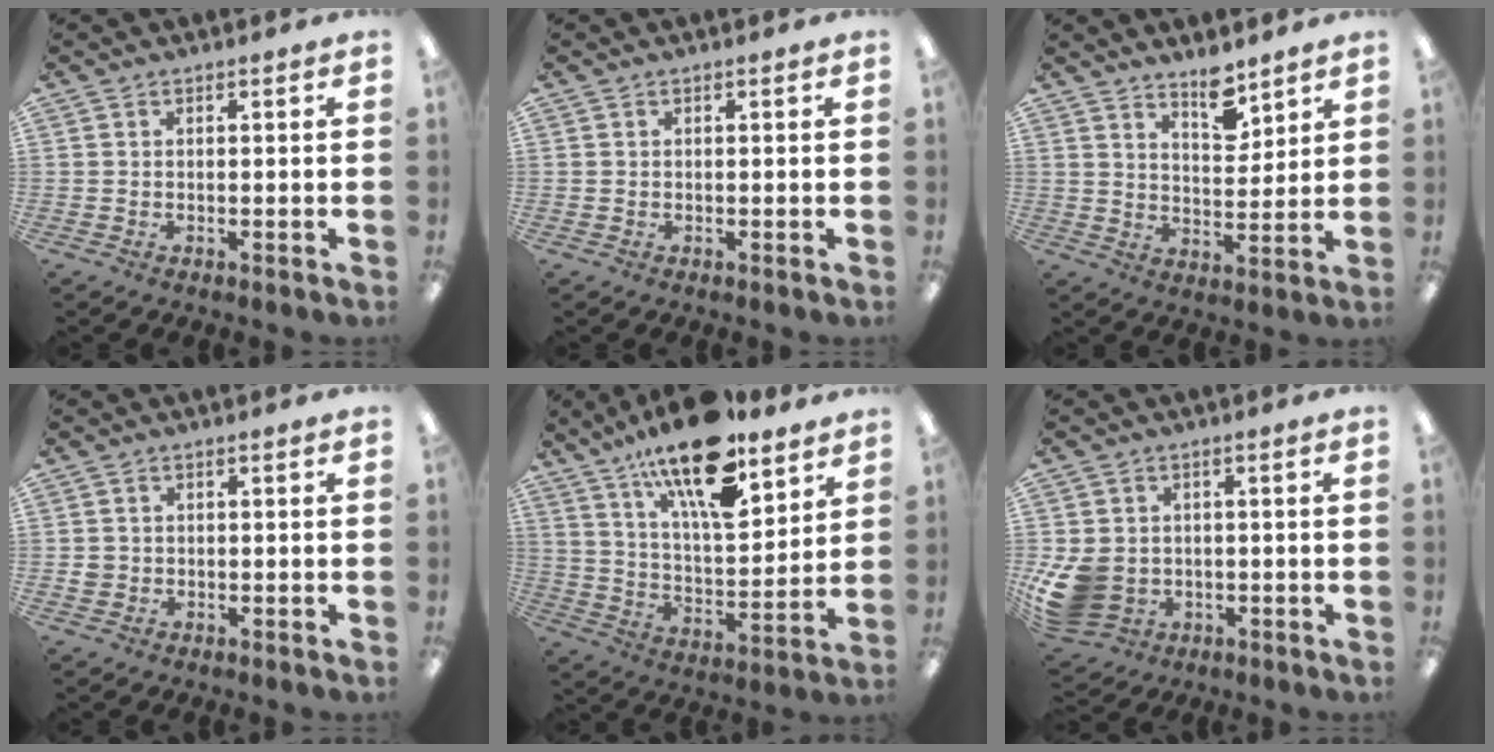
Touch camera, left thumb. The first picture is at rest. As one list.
[{"total": 0.0}, {"total": 8.0, "force": [6.3, 3.1, 3.9], "torque": [-0.043, -0.046, 0.107]}, {"total": 1.8, "force": [-0.4, 1.7, 0.5], "torque": [-0.011, 0.002, -0.008]}, {"total": 20.4, "force": [14.2, 6.7, 13.0], "torque": [-0.215, -0.083, 0.237]}, {"total": 9.7, "force": [-1.9, 8.0, 5.1], "torque": [-0.124, 0.009, -0.029]}]